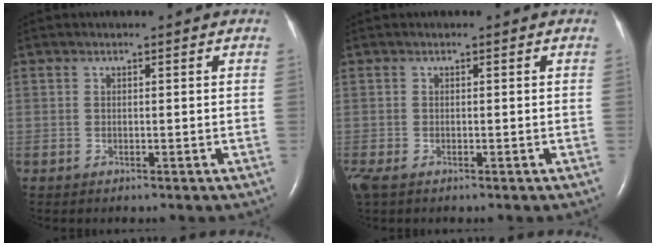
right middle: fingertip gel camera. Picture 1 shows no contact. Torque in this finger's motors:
{"motor_torque": [0.33, -0.31, 0.14, 0.04]}